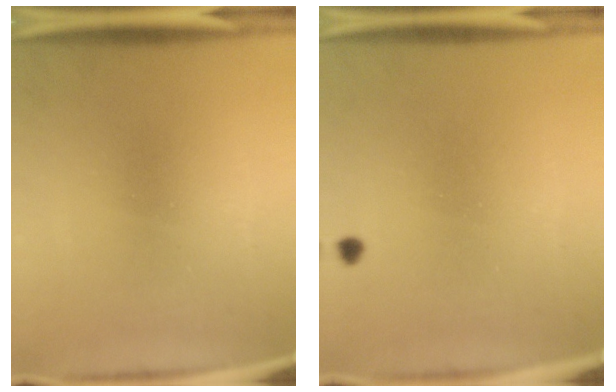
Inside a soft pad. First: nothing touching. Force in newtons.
{"total": 0.7}